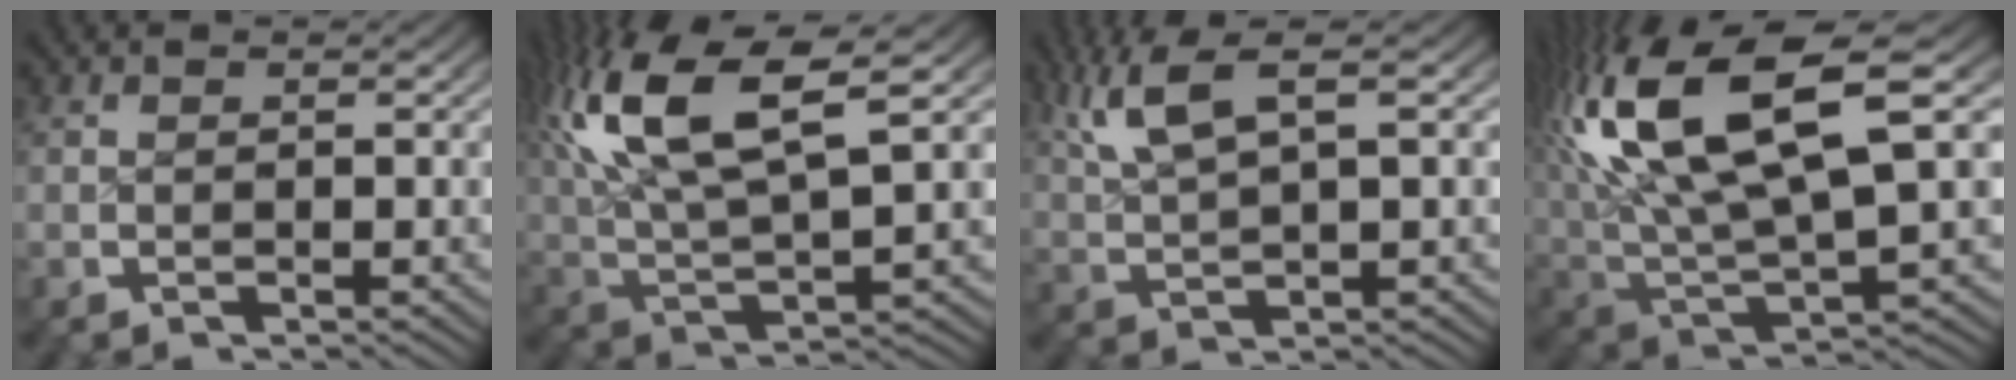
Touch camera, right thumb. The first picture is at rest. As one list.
[{"total": 10.7, "force": [3.2, 5.5, 8.6], "torque": [-0.183, -0.008, 0.059]}, {"total": 5.8, "force": [2.7, 2.5, 4.5], "torque": [-0.085, 0.006, 0.057]}, {"total": 14.6, "force": [2.1, 8.0, 12.1], "torque": [-0.268, -0.031, 0.057]}]